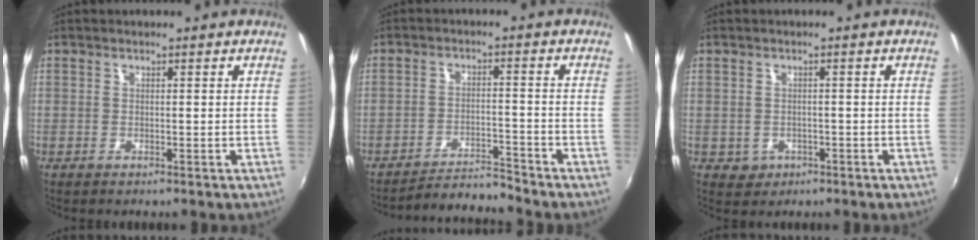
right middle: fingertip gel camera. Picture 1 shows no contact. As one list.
[{"total": 6.2, "force": [-6.1, -1.2, 0.0], "torque": [-0.020, 0.014, -0.104]}, {"total": 3.4, "force": [-1.2, 3.1, 0.9], "torque": [-0.027, 0.001, -0.010]}]